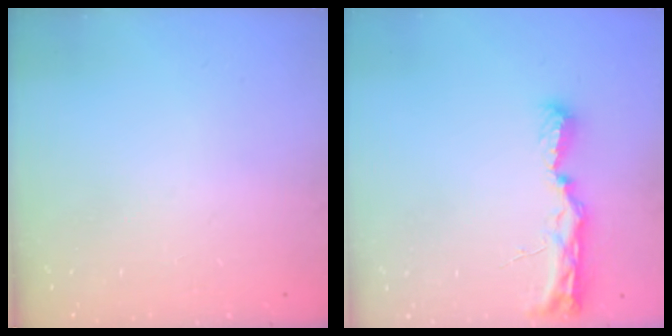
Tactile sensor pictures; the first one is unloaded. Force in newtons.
{"total": 8.8, "press": 8.8, "slide": 1.0}